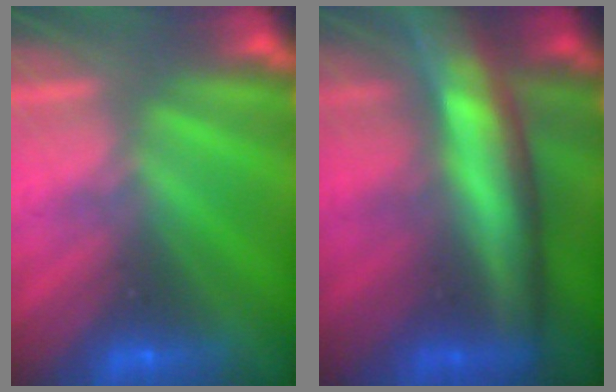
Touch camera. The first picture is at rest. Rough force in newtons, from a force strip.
{"total": 8.2}